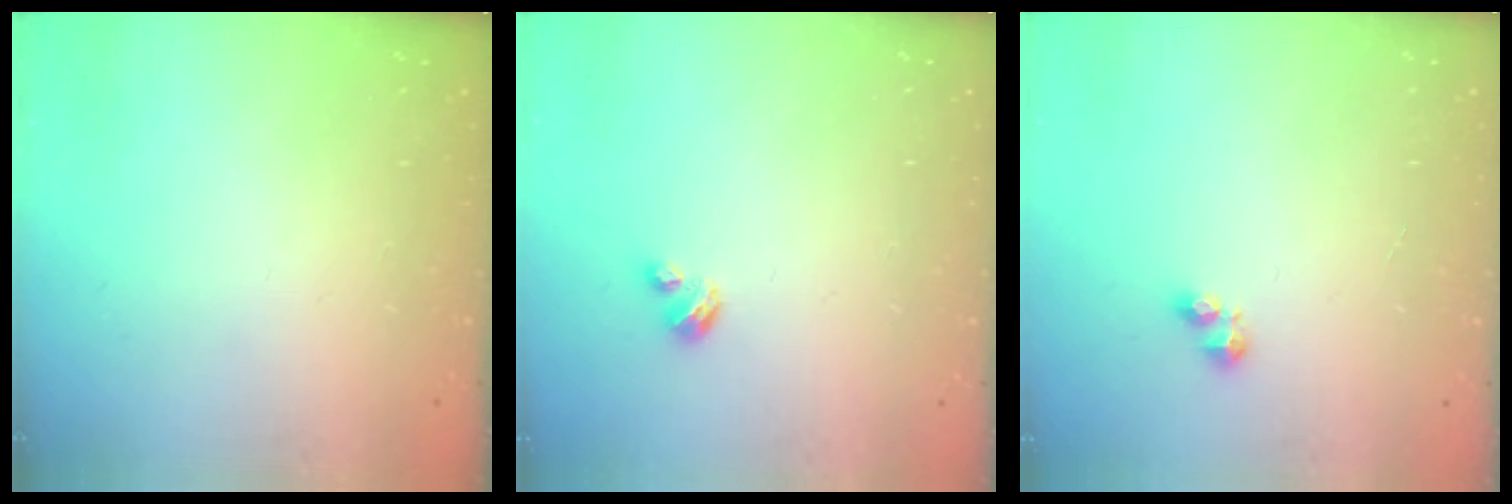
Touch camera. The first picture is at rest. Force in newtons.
{"total": 3.2, "press": 3.2, "slide": 0.3}
{"total": 3.8, "press": 3.7, "slide": 0.6}